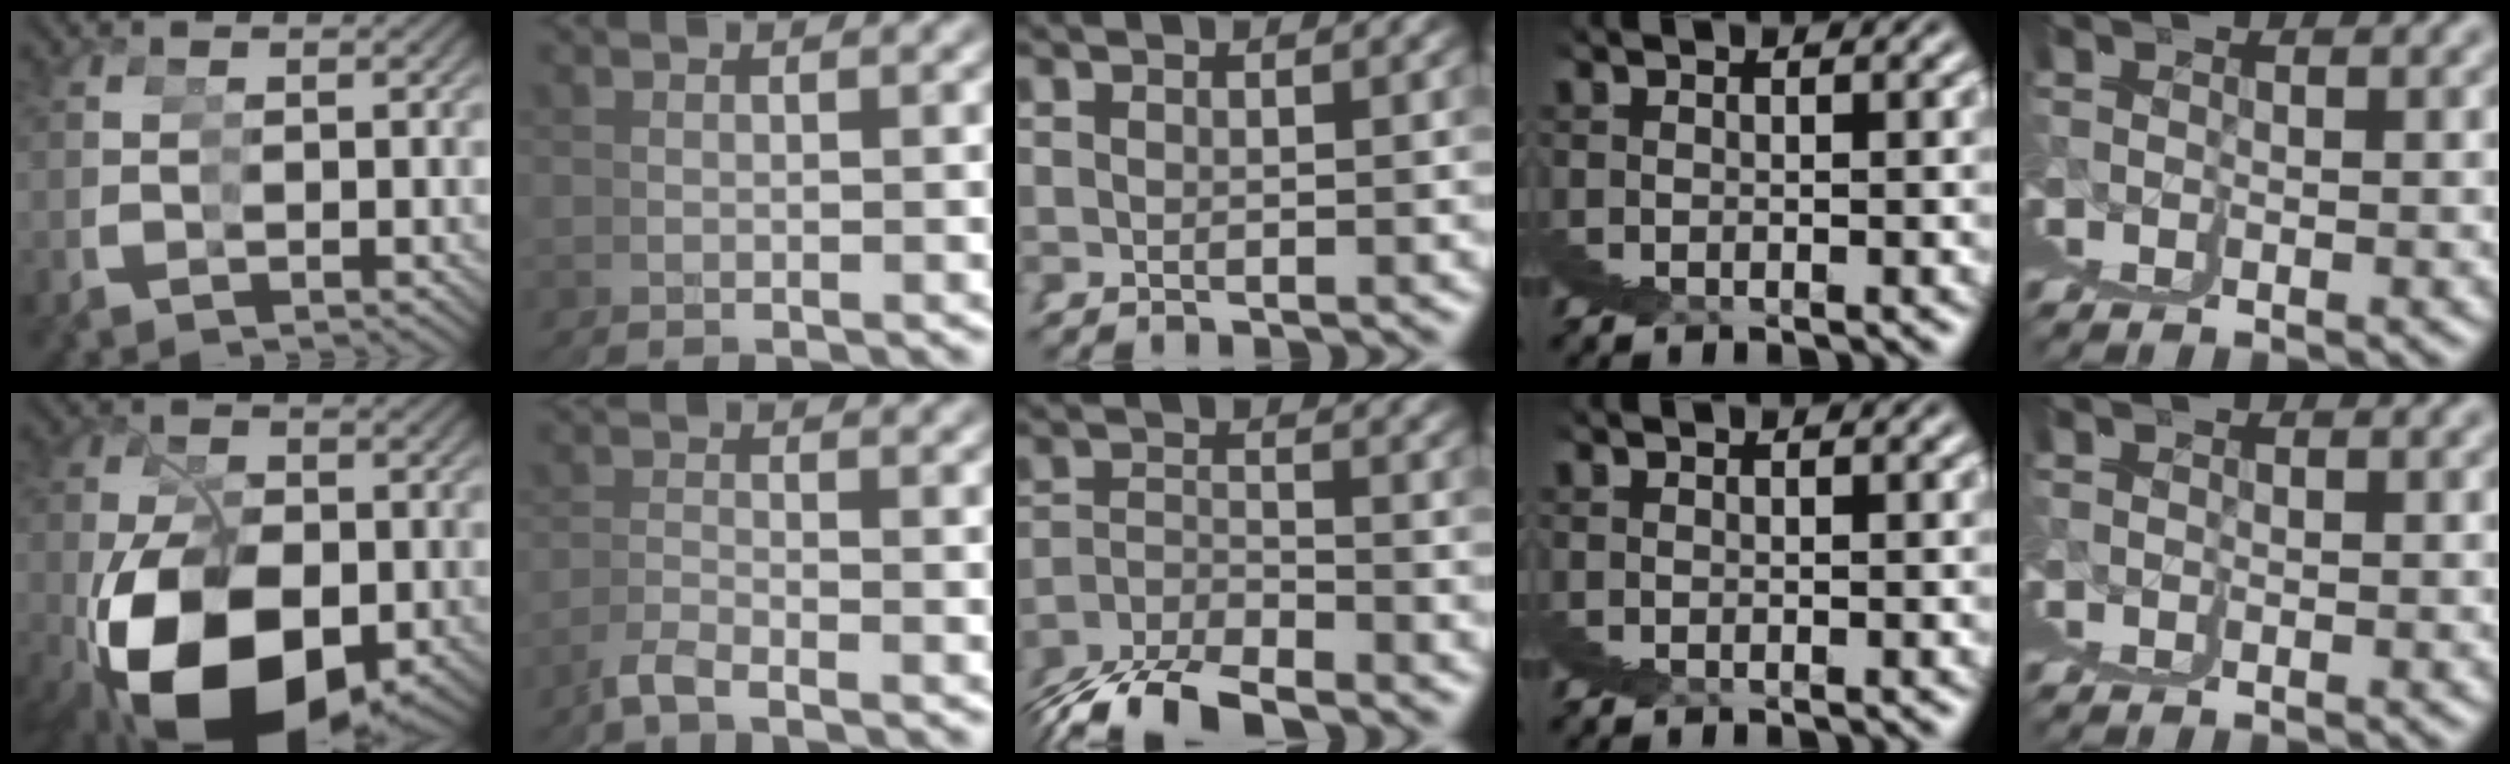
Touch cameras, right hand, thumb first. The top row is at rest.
{"thumb": {"total": 12.4, "force": [-3.7, 7.4, 9.3], "torque": [-0.181, -0.032, -0.036]}, "index": {"total": 3.4, "force": [-2.4, -1.5, -1.9], "torque": [0.028, 0.013, -0.052]}, "middle": {"total": 6.1, "force": [-5.5, 1.5, 2.0], "torque": [-0.026, -0.001, -0.092]}}